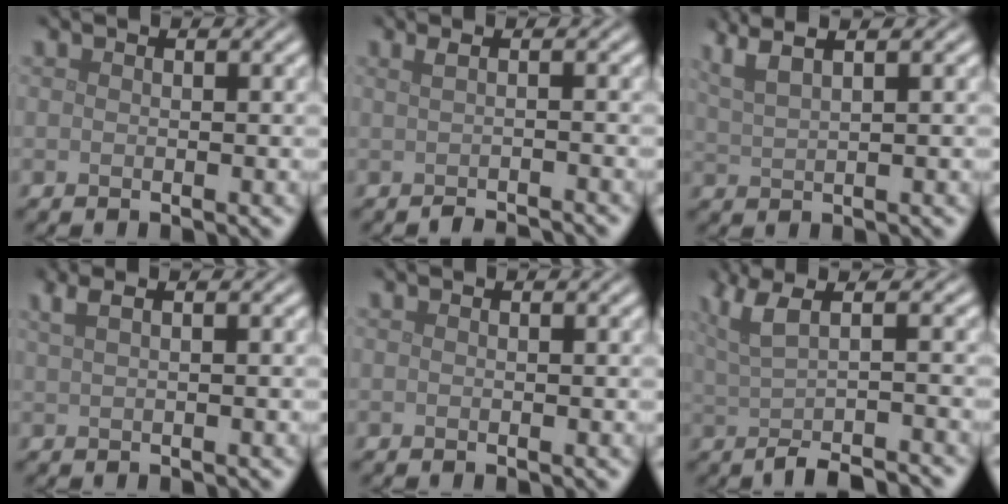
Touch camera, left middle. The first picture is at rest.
{"total": 2.0, "force": [-0.8, 0.6, 1.7], "torque": [-0.016, -0.007, -0.017]}
{"total": 4.3, "force": [3.0, 1.2, 2.8], "torque": [-0.051, 0.023, 0.037]}
{"total": 2.4, "force": [1.5, 0.9, 1.7], "torque": [-0.027, 0.004, 0.017]}
{"total": 0.0}
{"total": 5.5, "force": [-0.4, 1.8, 5.2], "torque": [-0.072, -0.003, -0.014]}